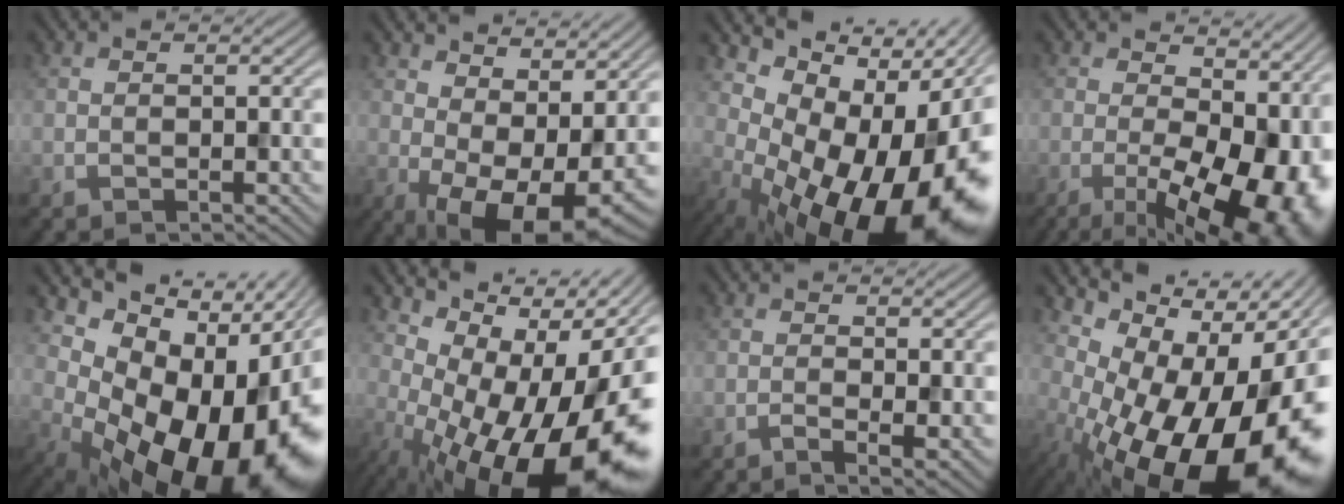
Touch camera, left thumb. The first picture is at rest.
{"total": 11.8, "force": [1.1, 6.3, 10.0], "torque": [-0.153, -0.017, 0.037]}
{"total": 18.0, "force": [-2.7, 9.9, 14.7], "torque": [-0.165, -0.023, -0.025]}
{"total": 16.3, "force": [-2.5, 7.9, 14.0], "torque": [-0.166, -0.021, -0.017]}
{"total": 18.4, "force": [-2.7, 11.9, 13.7], "torque": [-0.164, -0.044, -0.017]}
{"total": 17.1, "force": [-2.6, 7.0, 15.4], "torque": [-0.186, 0.002, -0.032]}
{"total": 1.9, "force": [-0.8, 0.3, 1.7], "torque": [-0.031, -0.005, -0.017]}
{"total": 19.4, "force": [-5.4, 10.0, 15.7], "torque": [-0.191, -0.016, -0.071]}